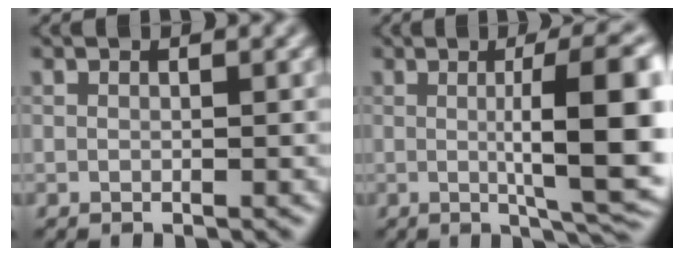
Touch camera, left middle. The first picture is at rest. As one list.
[{"total": 10.5, "force": [0.2, 2.2, 10.3], "torque": [-0.129, 0.001, 0.005]}]